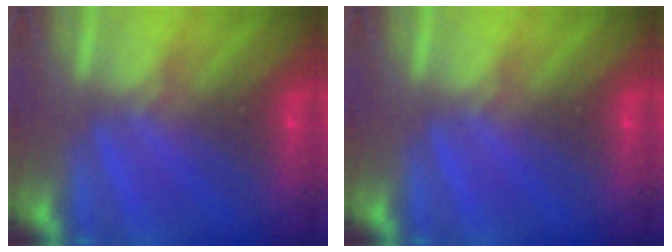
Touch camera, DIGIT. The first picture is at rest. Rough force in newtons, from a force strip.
{"total": 0.0}